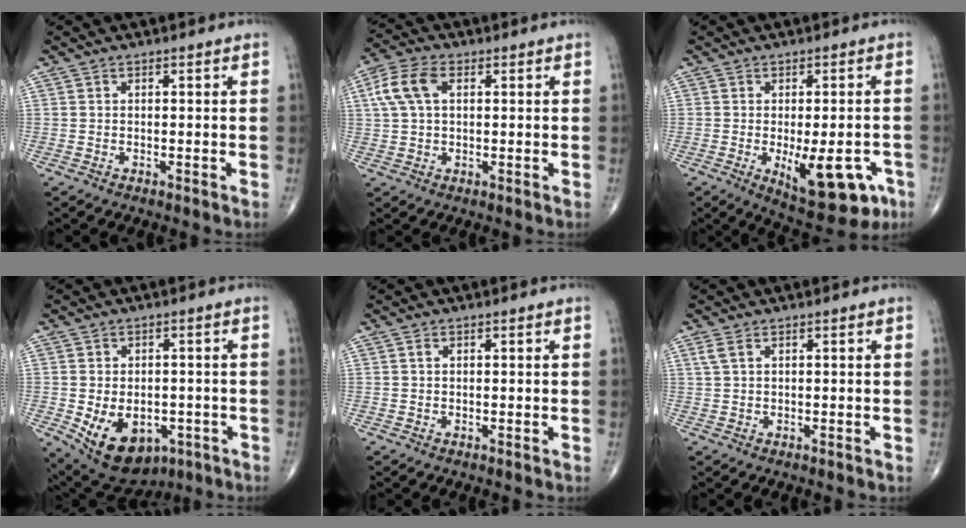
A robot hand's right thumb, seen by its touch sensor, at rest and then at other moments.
{"total": 7.7, "force": [2.0, 4.6, 5.9], "torque": [-0.131, 0.018, 0.038]}
{"total": 13.2, "force": [-4.6, 5.5, 11.1], "torque": [-0.127, 0.000, -0.049]}
{"total": 13.1, "force": [-4.5, 8.9, 8.5], "torque": [-0.120, 0.005, -0.048]}
{"total": 0.6, "force": [0.2, 0.4, 0.5], "torque": [-0.009, 0.006, 0.004]}
{"total": 1.8, "force": [0.9, 0.8, 1.4], "torque": [-0.040, 0.011, 0.026]}